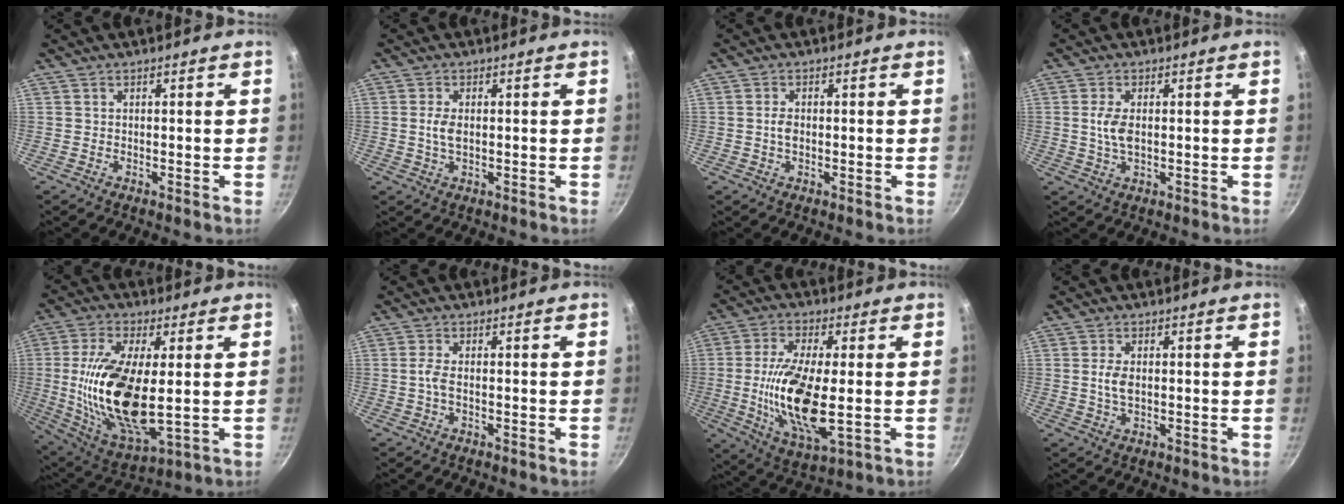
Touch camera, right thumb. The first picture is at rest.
{"total": 3.1, "force": [0.1, 1.6, 2.6], "torque": [-0.051, 0.001, 0.002]}
{"total": 2.1, "force": [-0.1, 1.3, 1.6], "torque": [-0.028, 0.005, -0.004]}
{"total": 4.4, "force": [0.3, 2.2, 3.8], "torque": [-0.078, 0.000, 0.005]}
{"total": 20.0, "force": [0.6, 8.3, 18.2], "torque": [-0.354, -0.011, 0.018]}
{"total": 2.2, "force": [-0.3, 0.7, 2.0], "torque": [-0.052, 0.004, -0.010]}
{"total": 15.9, "force": [-0.8, 5.8, 14.8], "torque": [-0.292, -0.013, -0.016]}
{"total": 3.3, "force": [0.2, 1.7, 2.8], "torque": [-0.055, 0.001, 0.003]}